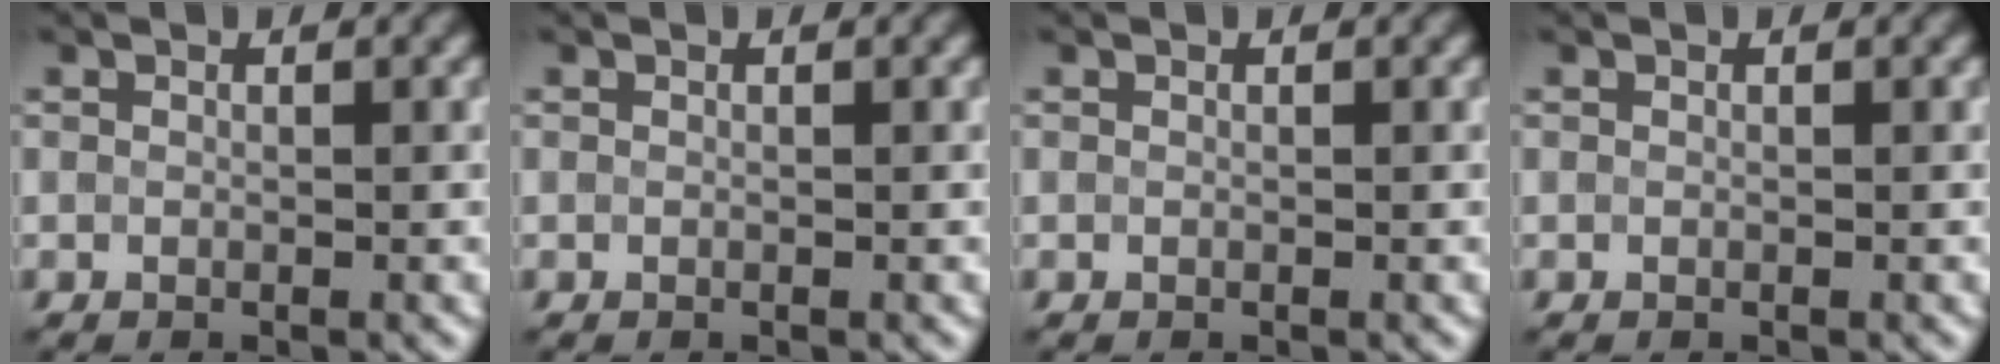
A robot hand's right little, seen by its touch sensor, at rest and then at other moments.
{"total": 0.0}
{"total": 0.0}
{"total": 0.0}